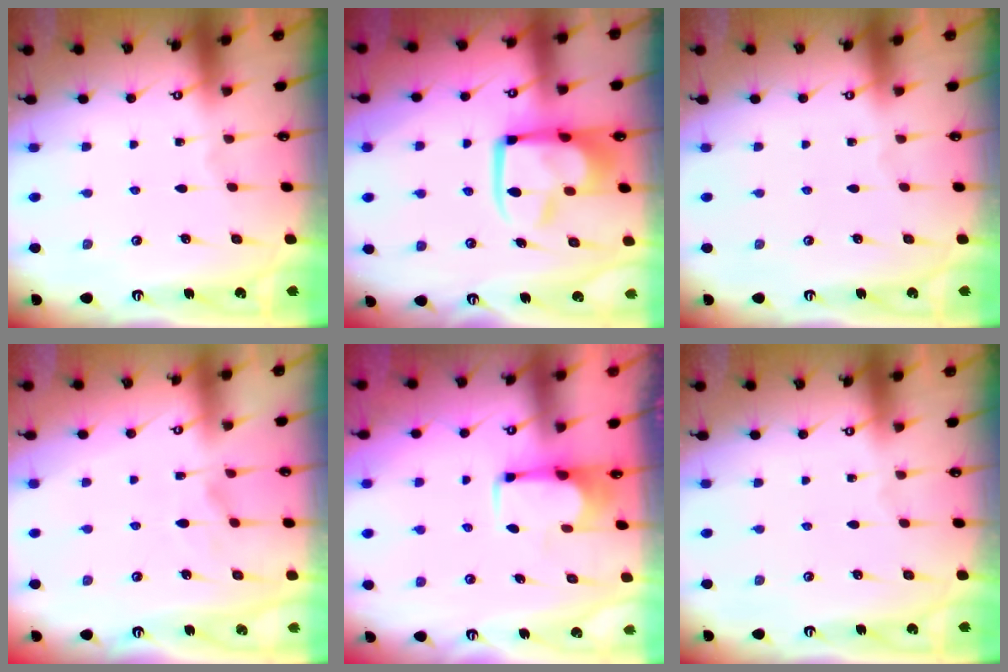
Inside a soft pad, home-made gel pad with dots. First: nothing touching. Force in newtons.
{"total": 13.9, "press": 13.8, "slide": 1.7}
{"total": 0.0}
{"total": 3.0, "press": 2.8, "slide": 1.2}
{"total": 1.9, "press": 1.8, "slide": 0.7}
{"total": 0.0}